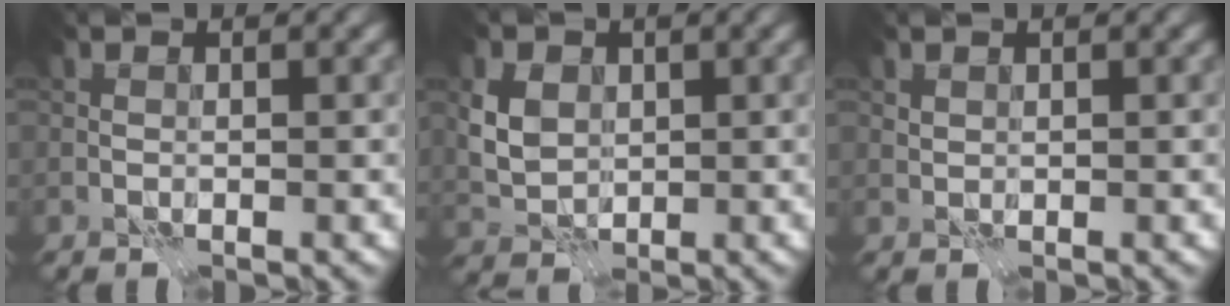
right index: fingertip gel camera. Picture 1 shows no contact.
{"total": 4.6, "force": [1.0, 3.6, 2.7], "torque": [-0.064, 0.007, 0.016]}
{"total": 0.6, "force": [0.5, 0.4, 0.1], "torque": [-0.006, 0.000, 0.012]}